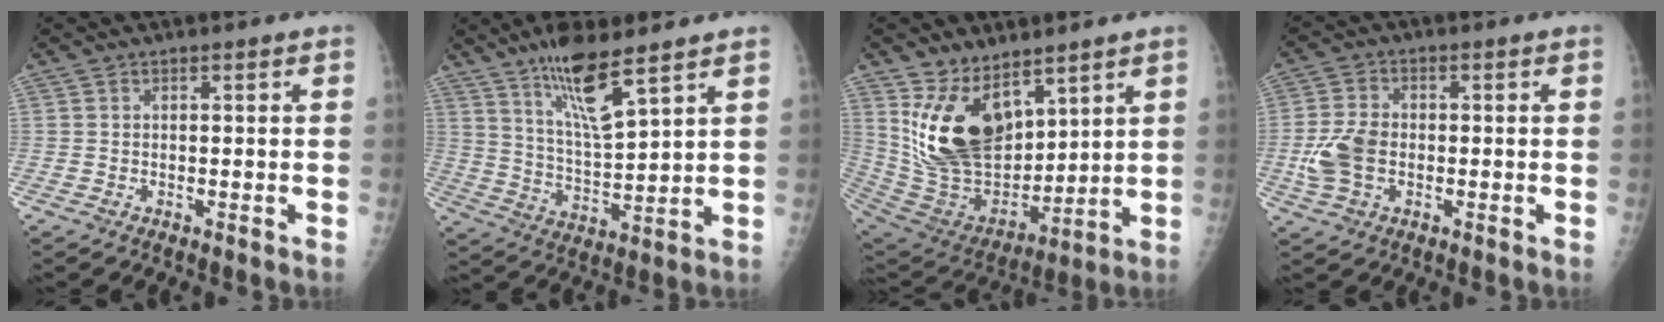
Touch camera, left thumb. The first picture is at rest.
{"total": 11.8, "force": [7.8, 2.2, 8.5], "torque": [-0.154, -0.050, 0.155]}
{"total": 18.6, "force": [9.3, 10.7, 12.0], "torque": [-0.173, -0.068, 0.201]}
{"total": 7.5, "force": [-1.3, 5.2, 5.3], "torque": [-0.105, 0.010, -0.025]}